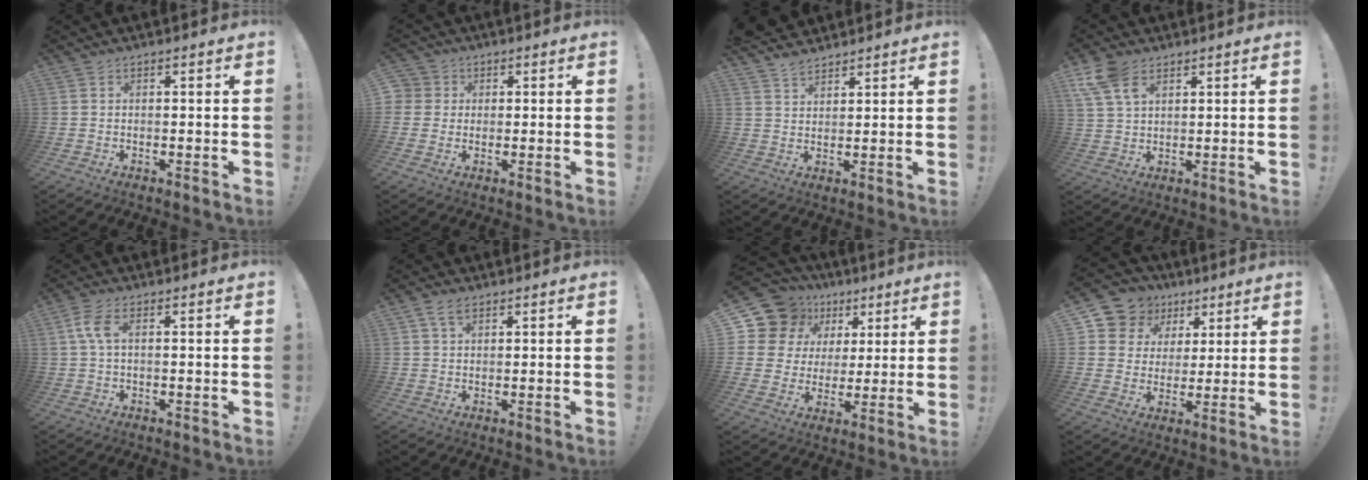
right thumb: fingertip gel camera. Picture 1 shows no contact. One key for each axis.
{"total": 3.8, "fx": 0.6, "fy": 3.6, "fz": 0.9, "tx": -0.014, "ty": 0.005, "tz": 0.010}
{"total": 5.0, "fx": 4.4, "fy": 2.0, "fz": 1.1, "tx": -0.022, "ty": -0.023, "tz": 0.084}
{"total": 8.7, "fx": 4.7, "fy": 5.0, "fz": 5.3, "tx": -0.106, "ty": -0.011, "tz": 0.093}
{"total": 5.1, "fx": 0.8, "fy": 2.2, "fz": 4.5, "tx": -0.107, "ty": 0.007, "tz": 0.014}
{"total": 3.6, "fx": 2.1, "fy": 1.9, "fz": 2.2, "tx": -0.034, "ty": -0.005, "tz": 0.037}
{"total": 14.1, "fx": 7.0, "fy": 11.1, "fz": 5.1, "tx": -0.093, "ty": -0.035, "tz": 0.147}
{"total": 11.0, "fx": 5.5, "fy": 9.2, "fz": 2.4, "tx": -0.039, "ty": -0.036, "tz": 0.115}